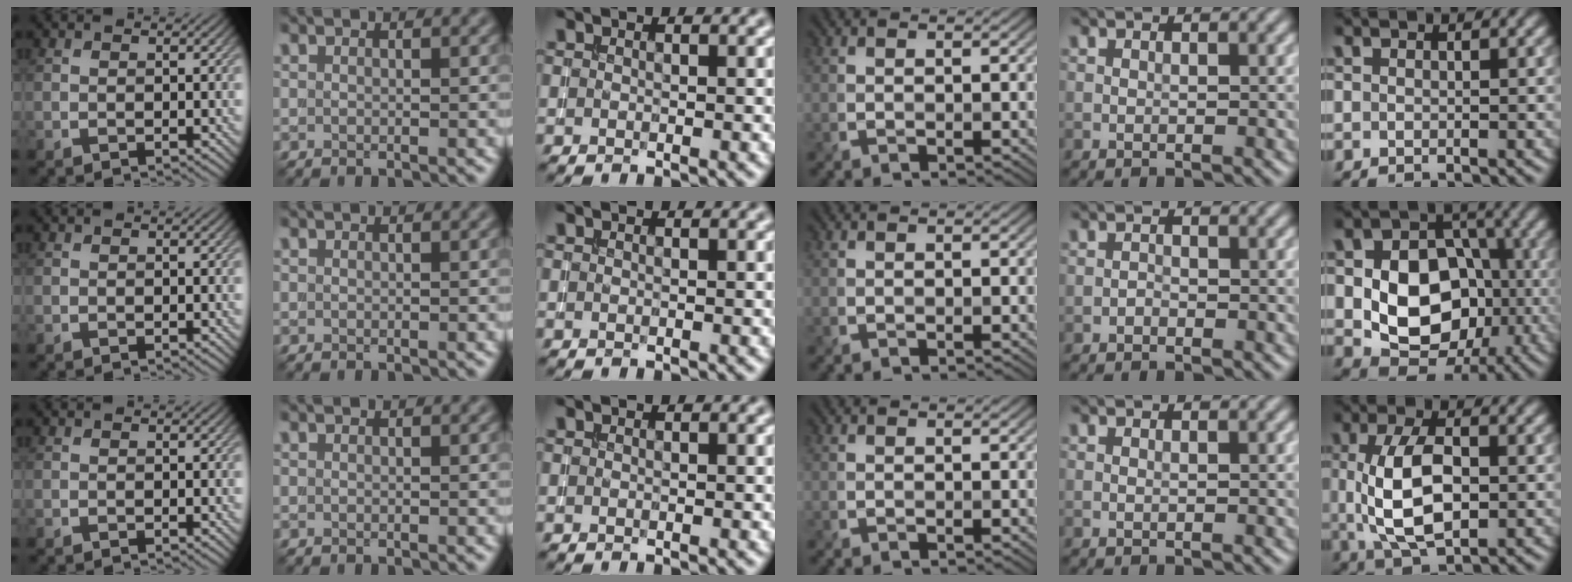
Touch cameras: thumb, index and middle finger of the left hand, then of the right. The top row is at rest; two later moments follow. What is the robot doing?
{"motion": "extract", "object": "drawer"}